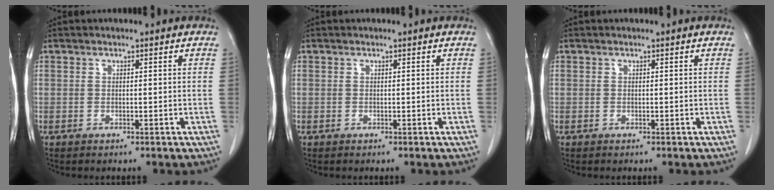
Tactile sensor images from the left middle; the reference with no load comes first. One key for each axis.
{"total": 0.0}
{"total": 0.0}